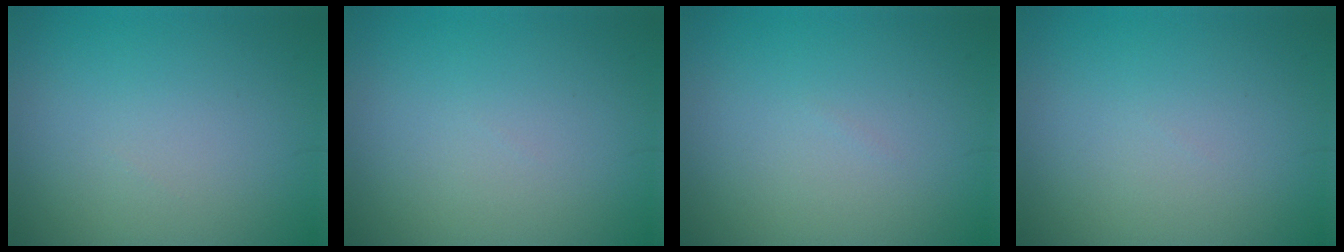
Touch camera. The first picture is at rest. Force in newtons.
{"total": 0.0}
{"total": 0.0}
{"total": 0.0}